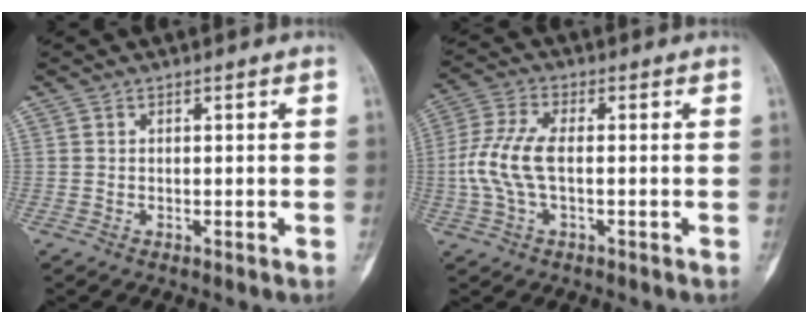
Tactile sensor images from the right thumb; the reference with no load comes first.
{"total": 8.7, "force": [-0.7, 3.8, 7.8], "torque": [-0.194, 0.016, -0.016]}